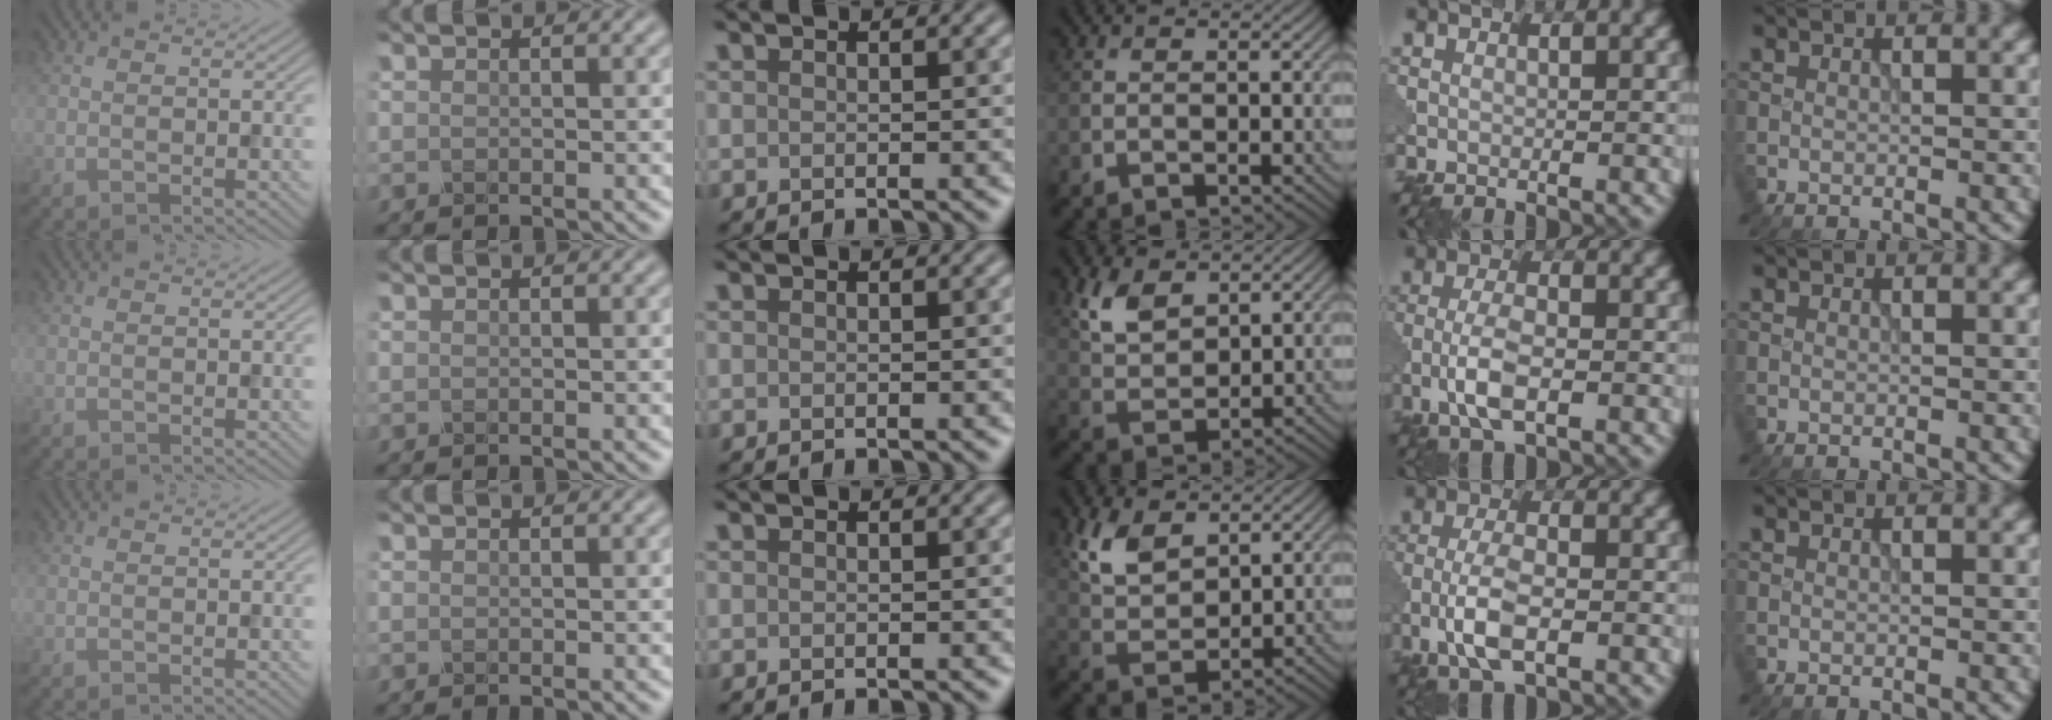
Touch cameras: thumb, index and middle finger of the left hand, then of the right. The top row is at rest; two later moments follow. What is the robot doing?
{"motion": "squeeze", "object": "clothespin"}